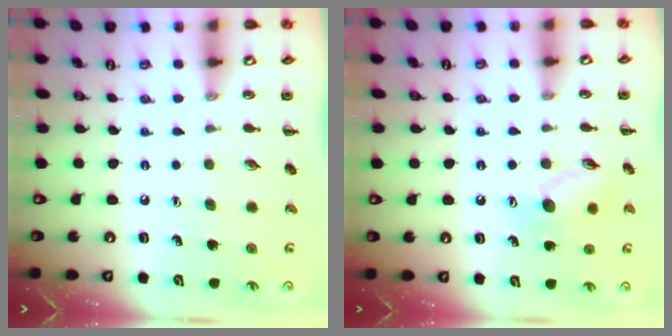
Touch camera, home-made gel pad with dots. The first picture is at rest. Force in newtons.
{"total": 10.0, "press": 9.9, "slide": 1.0}